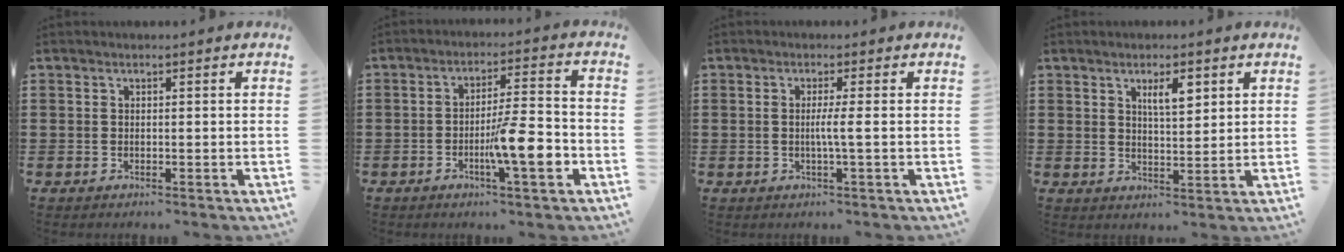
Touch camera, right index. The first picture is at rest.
{"total": 9.1, "force": [-2.9, 1.4, 8.6], "torque": [-0.151, -0.002, -0.050]}
{"total": 2.6, "force": [-0.2, -0.4, 2.6], "torque": [-0.048, -0.008, -0.007]}
{"total": 3.9, "force": [2.0, 1.2, 3.1], "torque": [-0.050, 0.000, 0.030]}